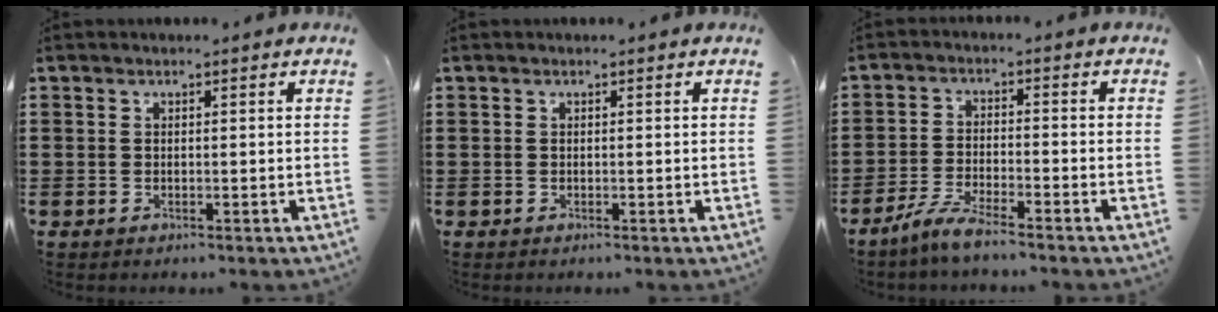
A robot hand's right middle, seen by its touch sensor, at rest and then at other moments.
{"total": 0.0}
{"total": 4.9, "force": [-4.3, 0.2, 2.3], "torque": [-0.059, -0.008, -0.086]}